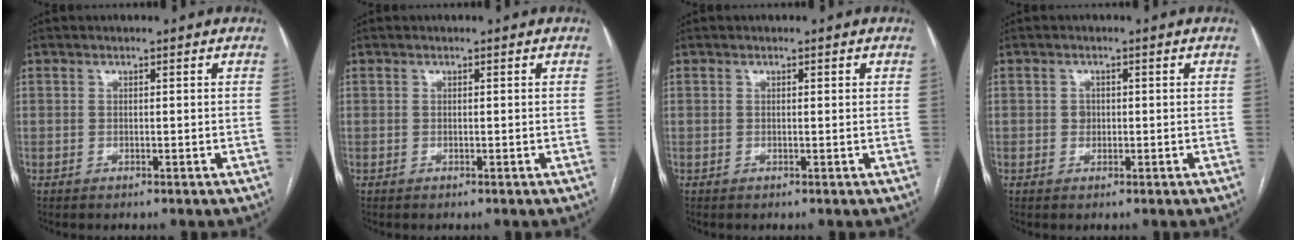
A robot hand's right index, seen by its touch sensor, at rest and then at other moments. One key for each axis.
{"total": 0.0}
{"total": 0.7, "fx": 0.3, "fy": 0.2, "fz": 0.6, "tx": -0.013, "ty": 0.003, "tz": 0.003}
{"total": 1.4, "fx": 0.0, "fy": 1.3, "fz": 0.6, "tx": -0.009, "ty": 0.002, "tz": 0.002}